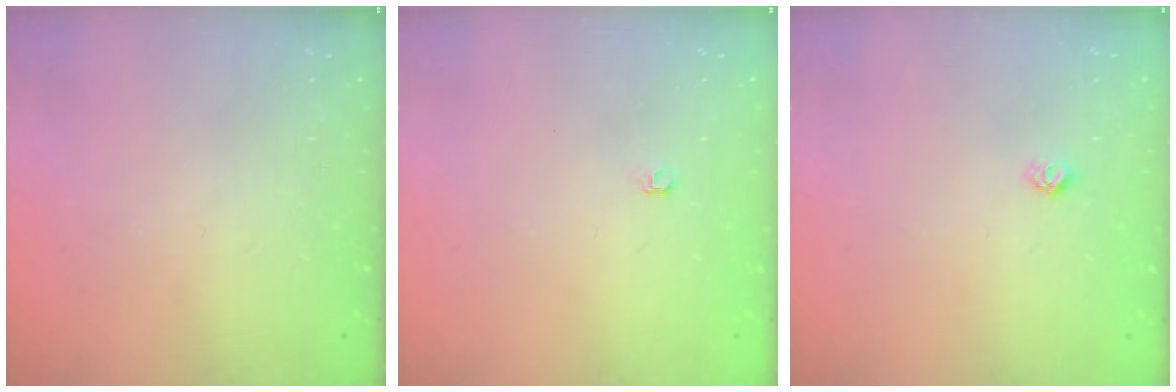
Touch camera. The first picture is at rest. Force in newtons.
{"total": 3.6, "press": 3.5, "slide": 0.6}
{"total": 3.8, "press": 3.8, "slide": 0.6}